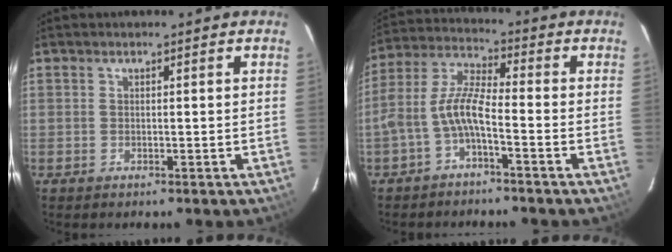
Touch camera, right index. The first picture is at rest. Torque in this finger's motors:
{"motor_torque": [0.98, -0.64, 0.68, 0.18]}